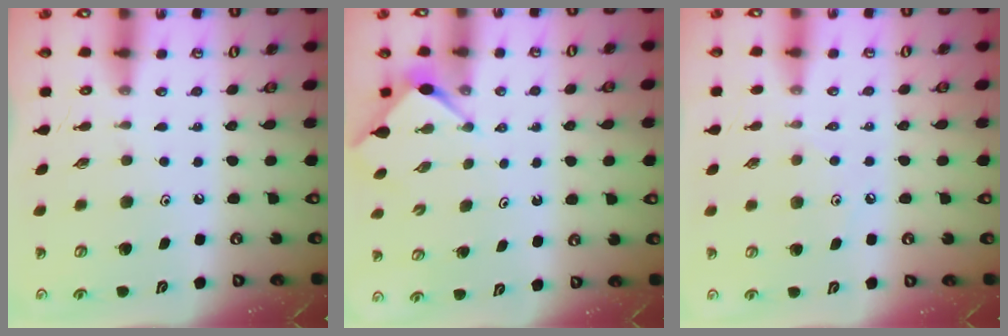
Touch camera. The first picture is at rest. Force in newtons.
{"total": 2.8, "press": 2.8, "slide": 0.3}
{"total": 4.4, "press": 4.4, "slide": 0.7}